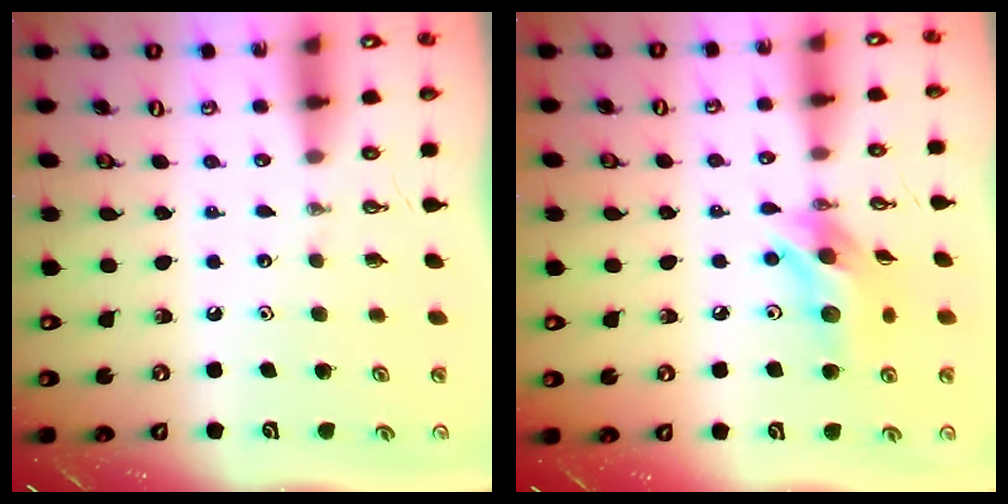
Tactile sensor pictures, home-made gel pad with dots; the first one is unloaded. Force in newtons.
{"total": 12.6, "press": 12.6, "slide": 0.8}